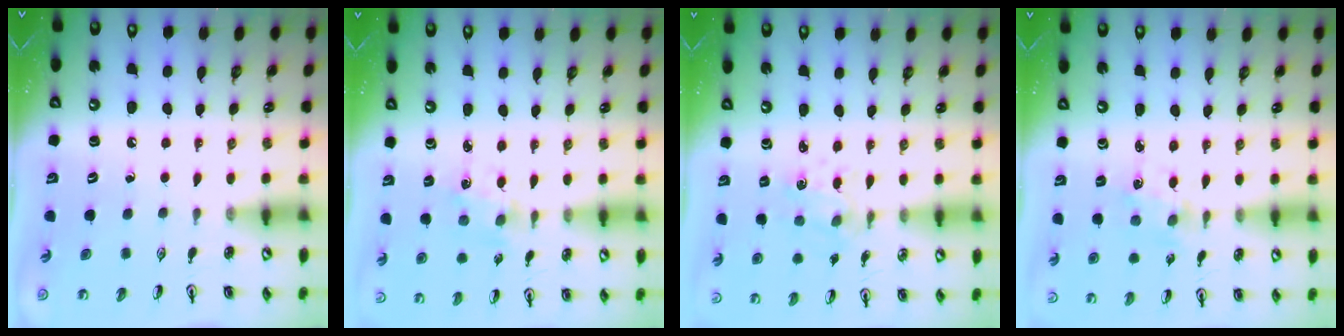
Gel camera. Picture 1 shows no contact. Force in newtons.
{"total": 1.1, "press": 1.1, "slide": 0.2}
{"total": 2.0, "press": 2.0, "slide": 0.2}
{"total": 1.3, "press": 1.3, "slide": 0.2}